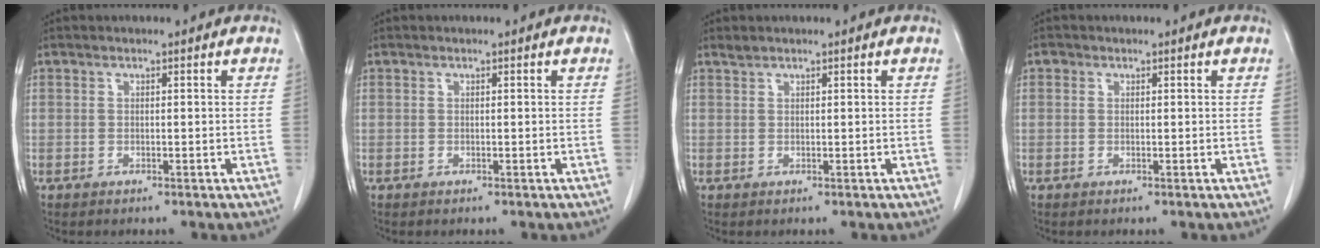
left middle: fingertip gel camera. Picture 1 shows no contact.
{"total": 0.0}
{"total": 0.7, "force": [0.7, 0.0, 0.0], "torque": [-0.007, 0.002, 0.015]}
{"total": 0.5, "force": [0.2, 0.5, 0.1], "torque": [0.003, 0.002, 0.001]}